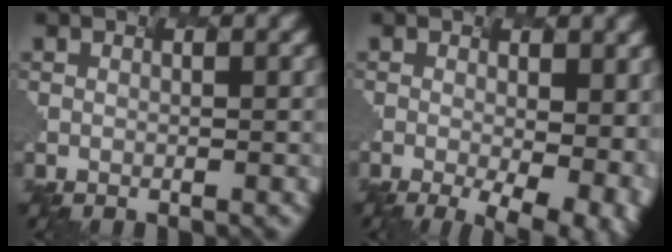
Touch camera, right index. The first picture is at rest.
{"total": 6.3, "force": [-2.1, 2.2, 5.6], "torque": [-0.054, -0.024, 0.013]}